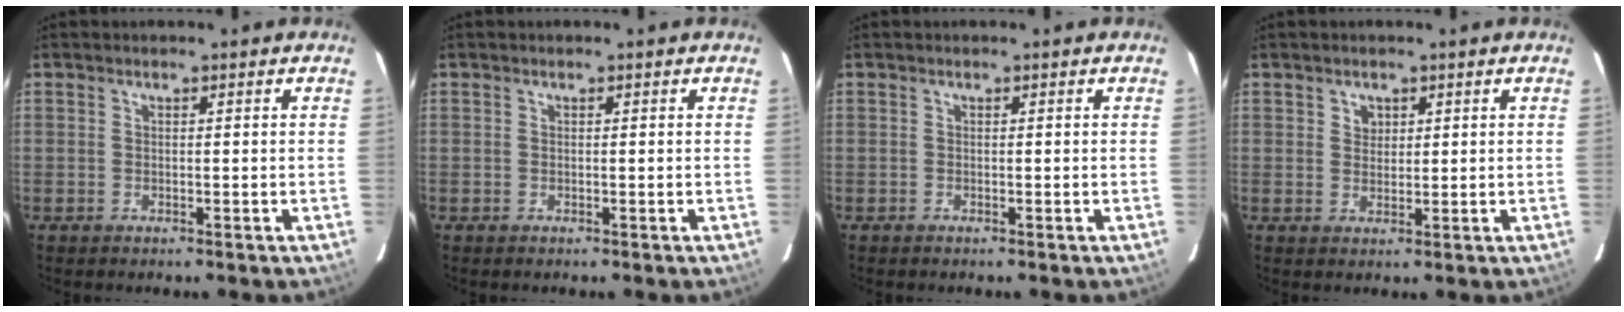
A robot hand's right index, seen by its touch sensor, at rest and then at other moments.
{"total": 0.0}
{"total": 0.0}
{"total": 2.1, "force": [1.0, 1.8, 0.5], "torque": [-0.004, 0.007, 0.017]}